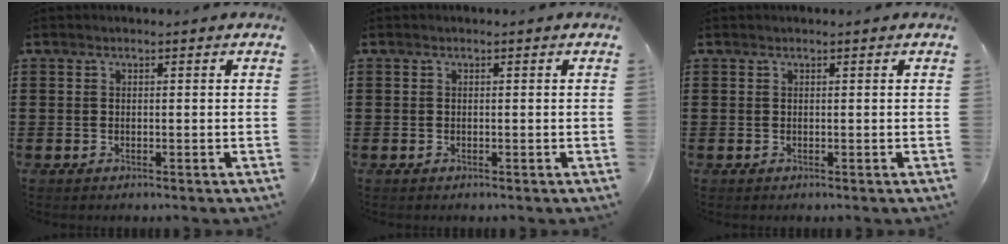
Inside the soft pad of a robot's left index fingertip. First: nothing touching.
{"total": 0.0}
{"total": 0.0}